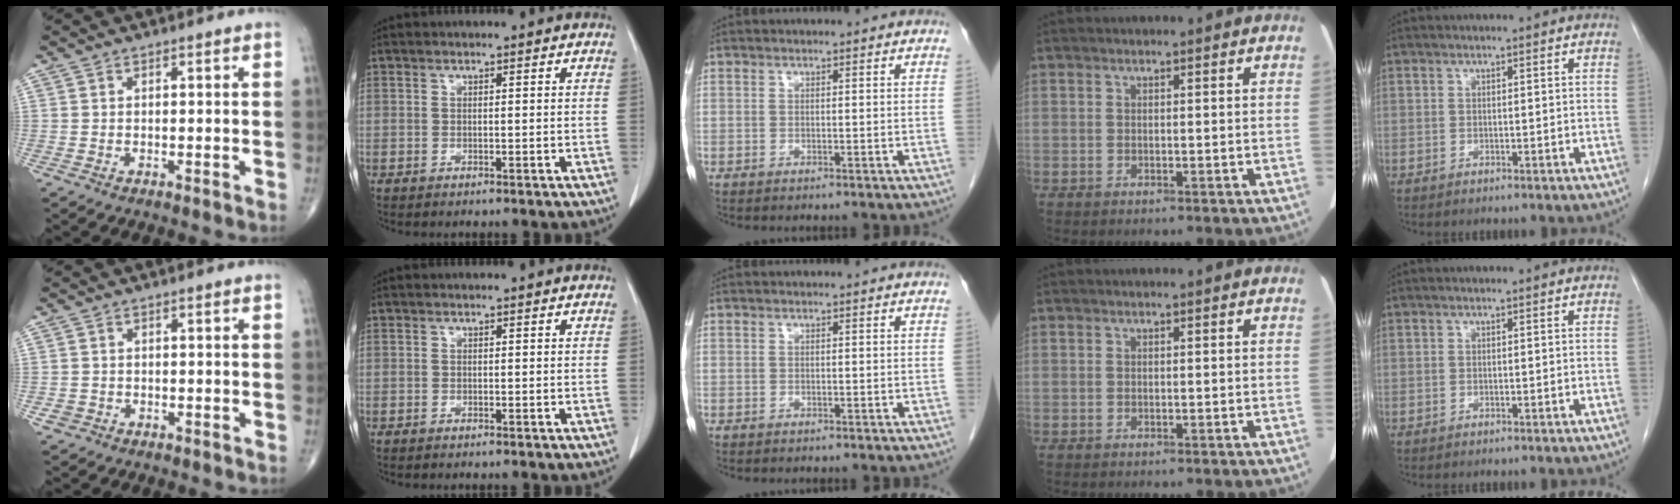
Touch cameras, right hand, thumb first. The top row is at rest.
{"thumb": {"total": 1.6, "force": [-0.7, 1.4, 0.4], "torque": [-0.002, 0.008, -0.012]}}